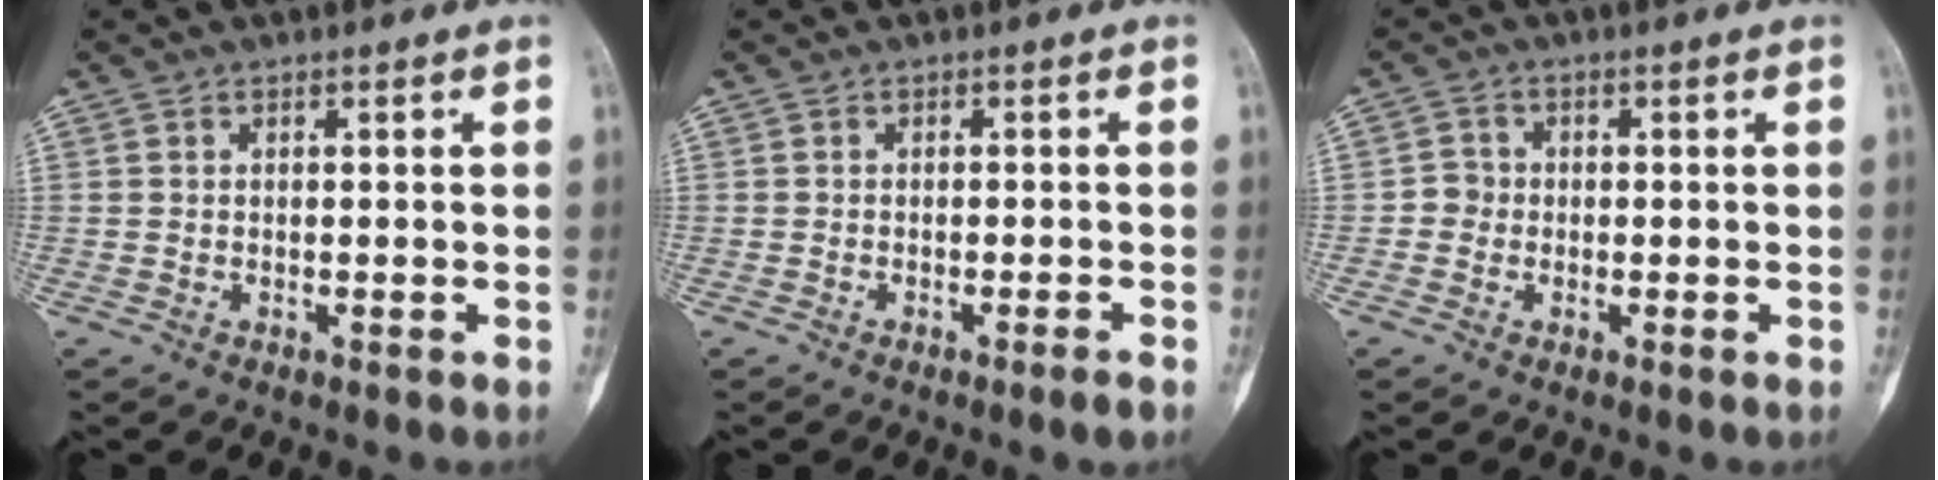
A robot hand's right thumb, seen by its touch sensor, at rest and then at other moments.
{"total": 1.6, "force": [-1.1, -0.1, 1.2], "torque": [-0.026, -0.001, -0.019]}
{"total": 2.4, "force": [-0.5, 2.3, 0.6], "torque": [0.003, 0.009, -0.018]}